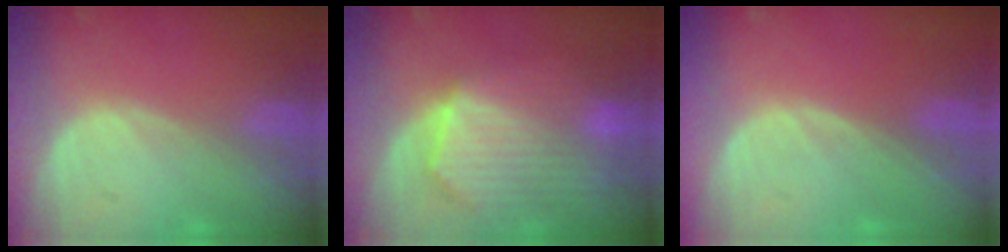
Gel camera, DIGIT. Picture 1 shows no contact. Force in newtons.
{"total": 10.4, "press": 9.1, "slide": 5.1}
{"total": 0.0}